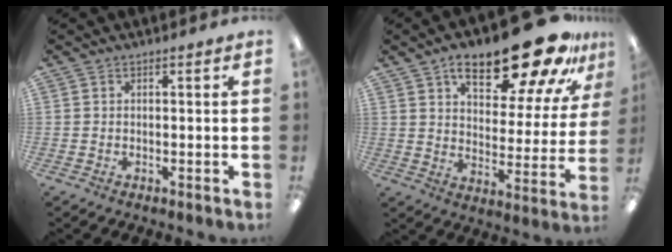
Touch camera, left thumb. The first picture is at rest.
{"total": 22.6, "force": [15.6, 7.7, 14.5], "torque": [-0.202, -0.099, 0.251]}